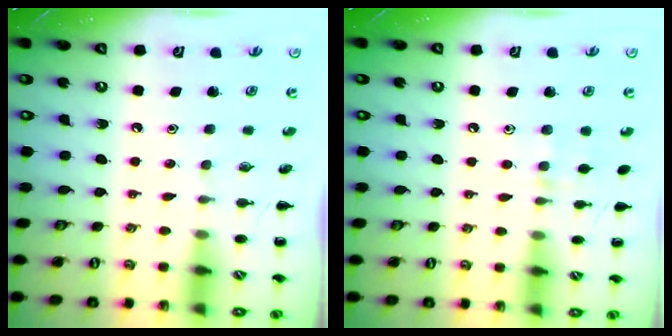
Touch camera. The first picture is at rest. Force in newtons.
{"total": 5.4, "press": 5.1, "slide": 1.9}